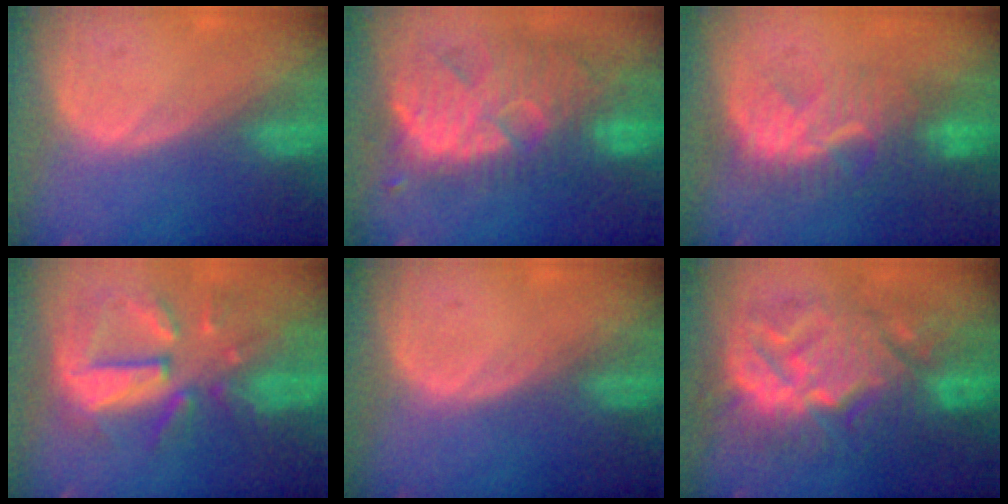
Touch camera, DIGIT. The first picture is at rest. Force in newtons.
{"total": 12.4, "press": 11.1, "slide": 5.5}
{"total": 8.3, "press": 7.9, "slide": 2.5}
{"total": 10.7, "press": 9.5, "slide": 4.9}
{"total": 0.0}
{"total": 13.4, "press": 13.4, "slide": 1.5}